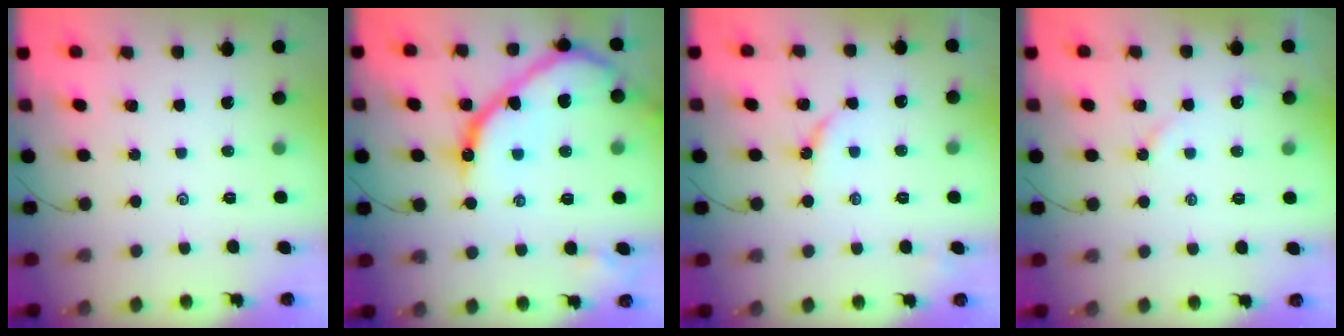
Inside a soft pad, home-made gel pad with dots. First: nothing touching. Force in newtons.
{"total": 18.5, "press": 18.4, "slide": 1.8}
{"total": 2.7, "press": 2.7, "slide": 0.4}
{"total": 5.1, "press": 5.1, "slide": 0.4}